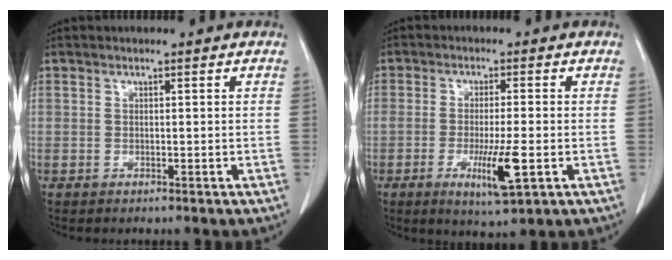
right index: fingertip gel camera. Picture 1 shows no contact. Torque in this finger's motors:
{"motor_torque": [1.52, -0.30, 0.72, 0.16]}